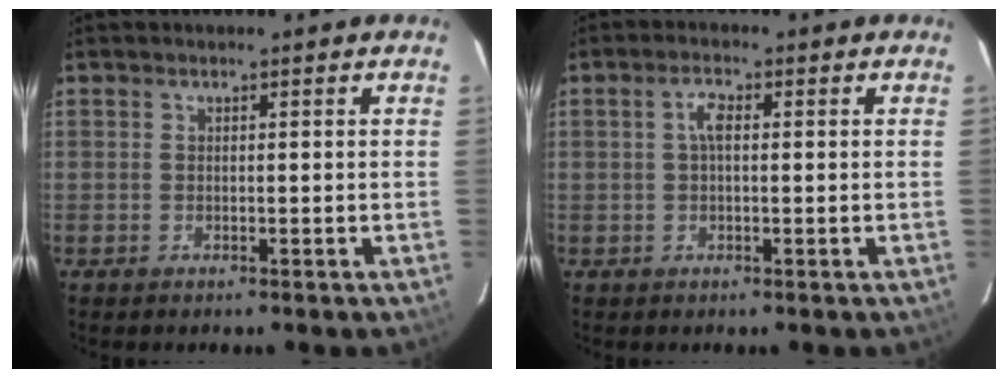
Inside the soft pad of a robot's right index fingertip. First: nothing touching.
{"total": 2.6, "force": [0.3, 1.0, 2.3], "torque": [-0.048, 0.009, 0.006]}